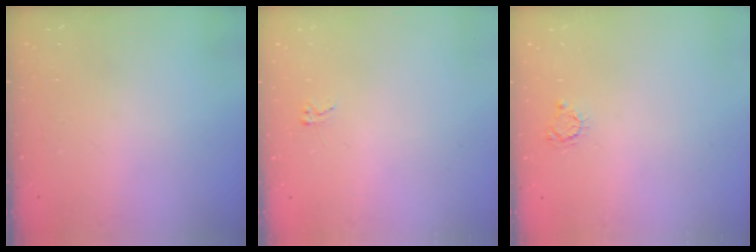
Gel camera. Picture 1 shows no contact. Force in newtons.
{"total": 2.6, "press": 2.6, "slide": 0.4}
{"total": 3.8, "press": 3.8, "slide": 0.5}